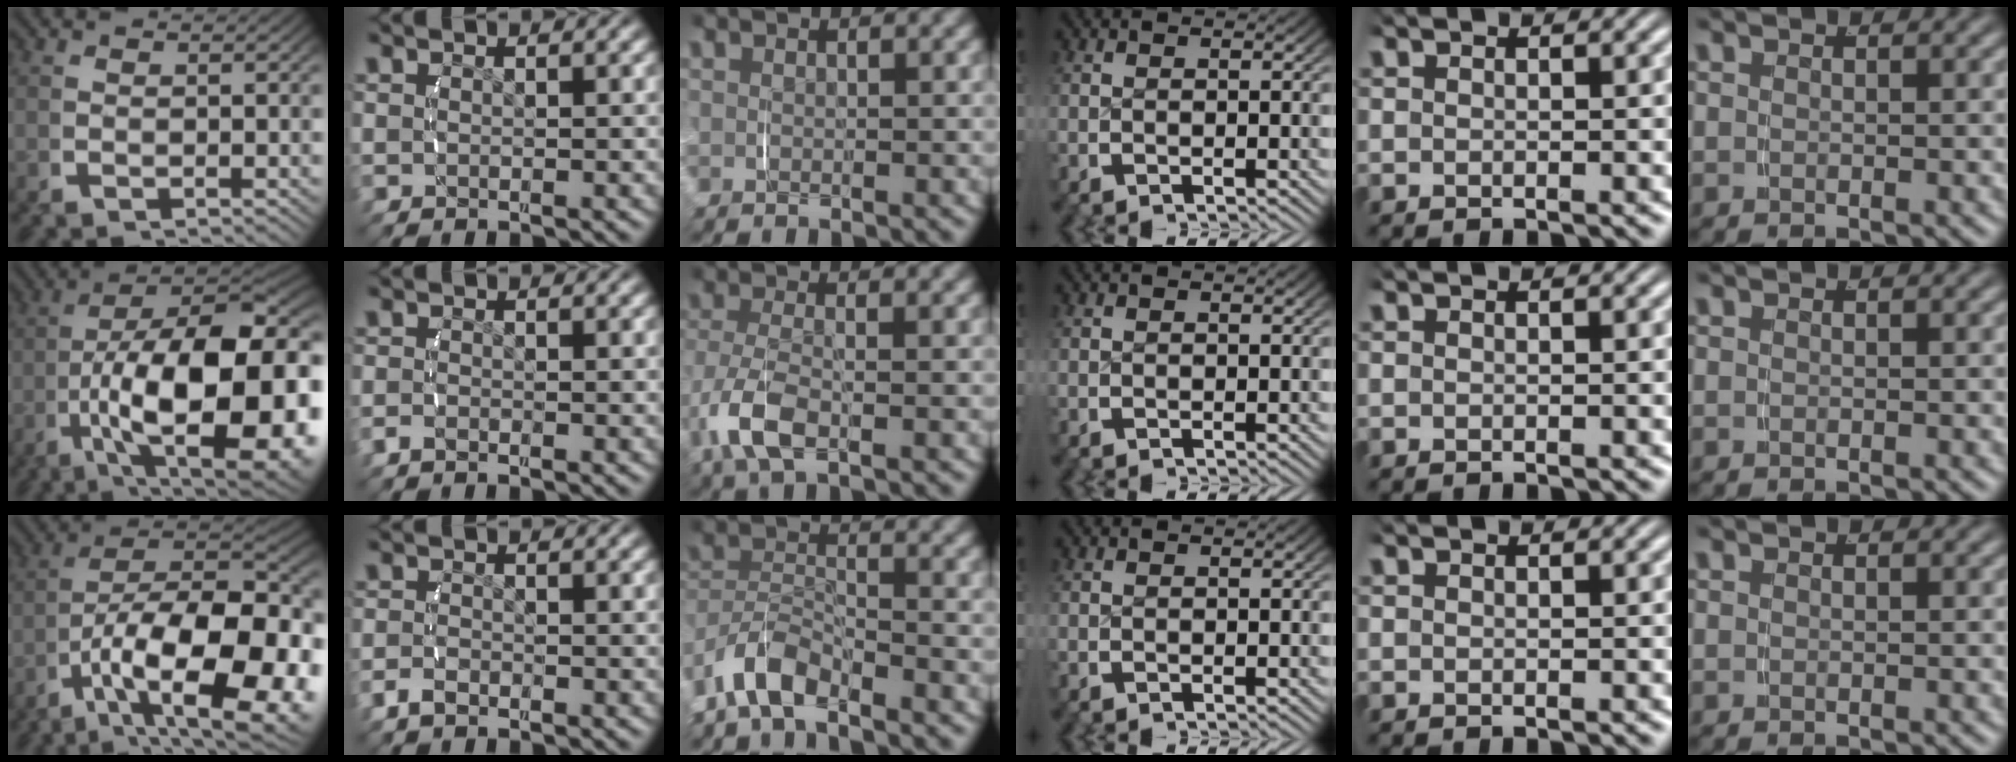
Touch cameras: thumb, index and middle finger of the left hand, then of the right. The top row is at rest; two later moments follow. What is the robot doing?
{"motion": "lift_and_place", "object": "glasses case"}